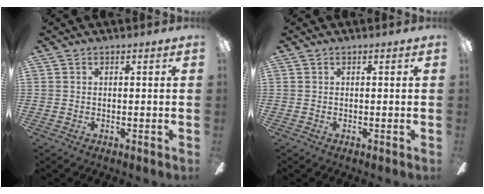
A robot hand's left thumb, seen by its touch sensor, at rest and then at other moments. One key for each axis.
{"total": 0.0}